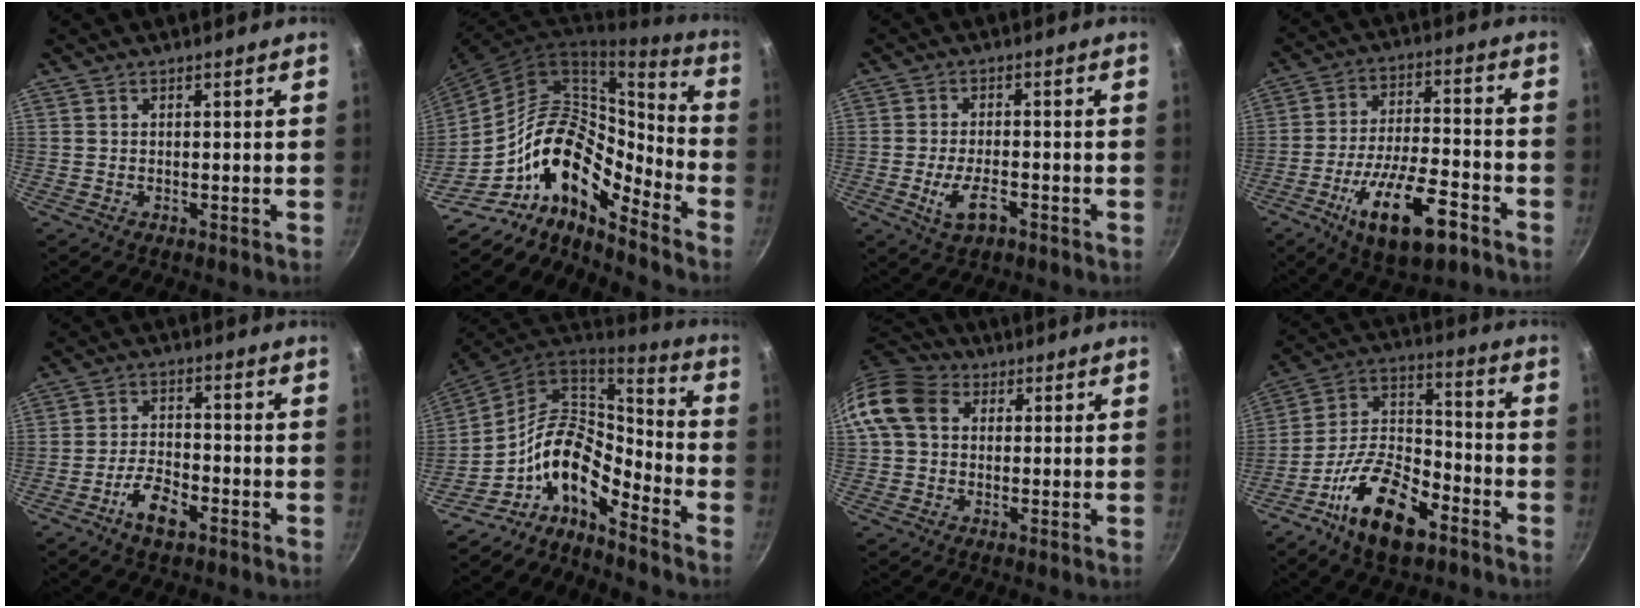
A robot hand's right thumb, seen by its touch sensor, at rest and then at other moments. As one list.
[{"total": 19.1, "force": [-11.8, 8.9, 12.0], "torque": [-0.155, 0.082, -0.226]}, {"total": 6.0, "force": [-2.6, 2.7, 4.7], "torque": [-0.083, 0.010, -0.044]}, {"total": 16.6, "force": [-8.3, 6.1, 13.0], "torque": [-0.218, 0.037, -0.140]}, {"total": 6.7, "force": [-3.7, 3.0, 4.7], "torque": [-0.082, 0.026, -0.070]}, {"total": 14.2, "force": [-7.8, 7.3, 9.4], "torque": [-0.141, 0.080, -0.164]}, {"total": 11.4, "force": [2.5, 8.9, 6.6], "torque": [-0.109, 0.019, 0.027]}, {"total": 17.4, "force": [-9.5, 8.2, 12.0], "torque": [-0.201, 0.061, -0.187]}]